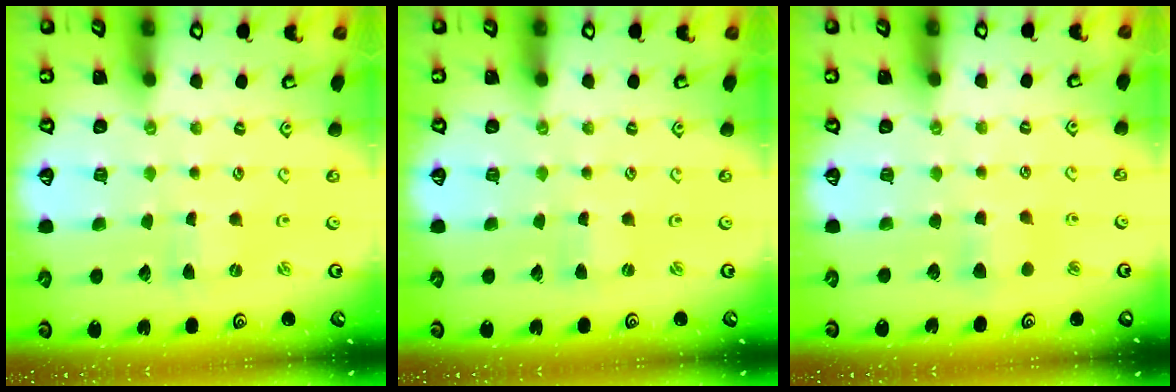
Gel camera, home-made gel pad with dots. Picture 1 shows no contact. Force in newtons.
{"total": 0.5, "press": 0.5, "slide": 0.1}
{"total": 4.1, "press": 4.0, "slide": 0.7}